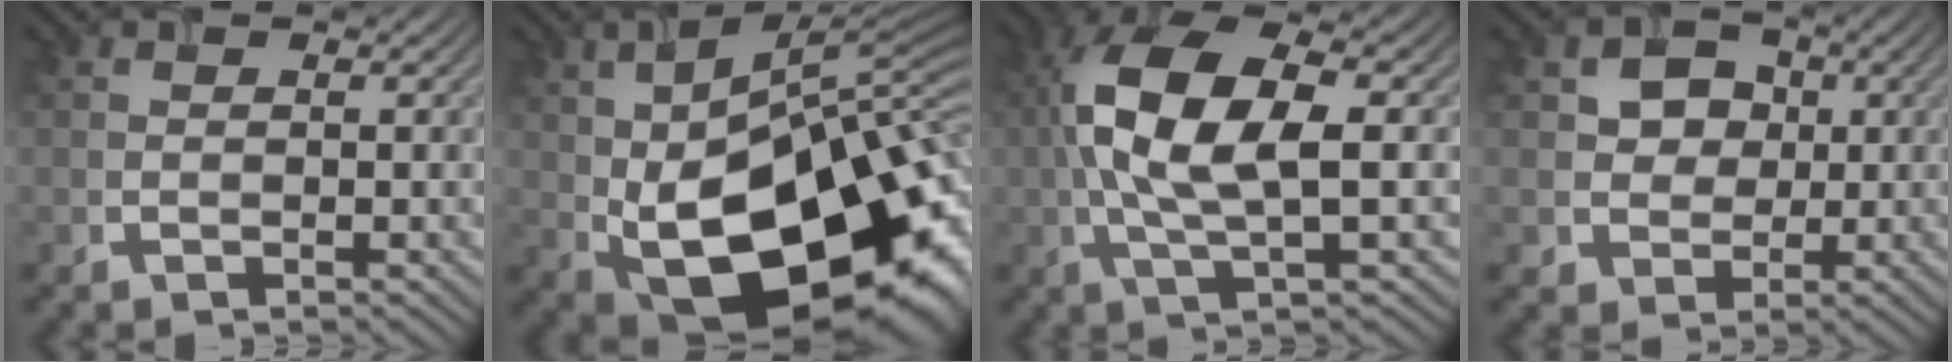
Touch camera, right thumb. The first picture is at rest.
{"total": 21.3, "force": [-4.0, 11.4, 17.5], "torque": [-0.285, -0.025, -0.056]}
{"total": 12.3, "force": [0.6, 5.1, 11.2], "torque": [-0.238, 0.008, 0.010]}
{"total": 6.2, "force": [1.4, 5.4, 2.7], "torque": [-0.066, 0.008, 0.009]}